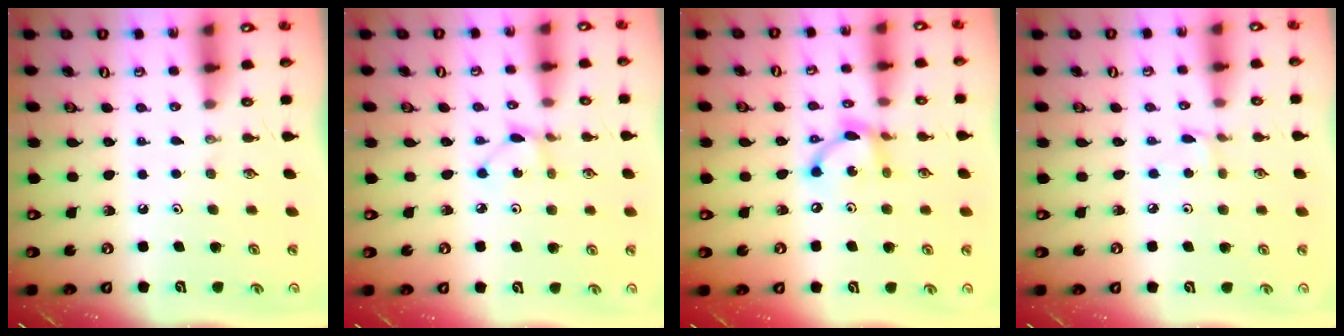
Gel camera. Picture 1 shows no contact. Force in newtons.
{"total": 2.1, "press": 2.1, "slide": 0.2}
{"total": 10.3, "press": 10.3, "slide": 0.6}
{"total": 1.6, "press": 1.5, "slide": 0.2}